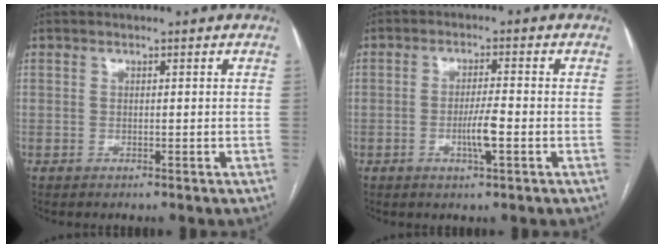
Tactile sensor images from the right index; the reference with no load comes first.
{"total": 4.2, "force": [-1.4, 0.2, 4.0], "torque": [-0.076, -0.005, -0.025]}